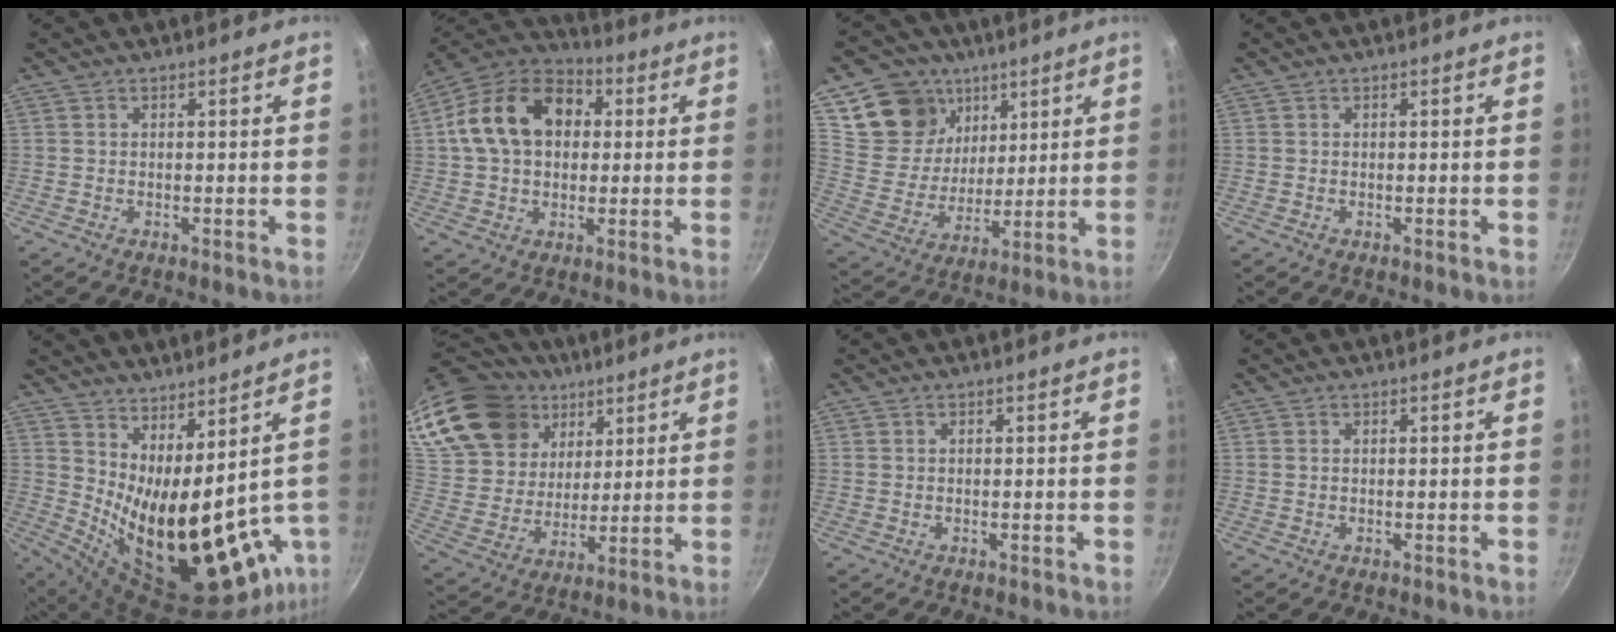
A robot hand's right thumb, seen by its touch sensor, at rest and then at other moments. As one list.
[{"total": 17.5, "force": [2.7, 12.8, 11.6], "torque": [-0.176, 0.033, 0.030]}, {"total": 15.2, "force": [8.4, 12.0, 3.9], "torque": [-0.029, -0.049, 0.155]}, {"total": 0.0}, {"total": 21.0, "force": [3.8, 8.6, 18.8], "torque": [-0.260, -0.052, 0.096]}, {"total": 25.8, "force": [14.3, 17.7, 12.2], "torque": [-0.231, -0.019, 0.277]}, {"total": 0.0}, {"total": 0.0}]